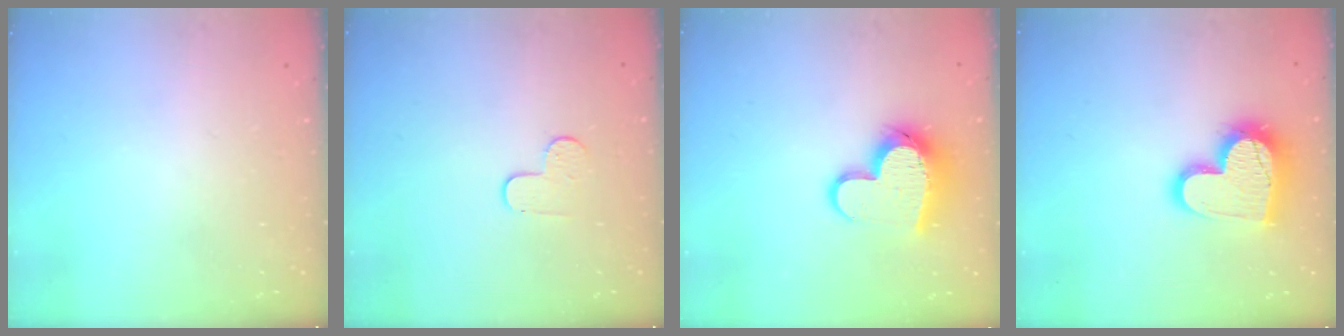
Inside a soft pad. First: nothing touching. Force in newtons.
{"total": 6.1, "press": 6.1, "slide": 0.5}
{"total": 13.9, "press": 13.8, "slide": 1.8}
{"total": 16.2, "press": 16.1, "slide": 1.0}